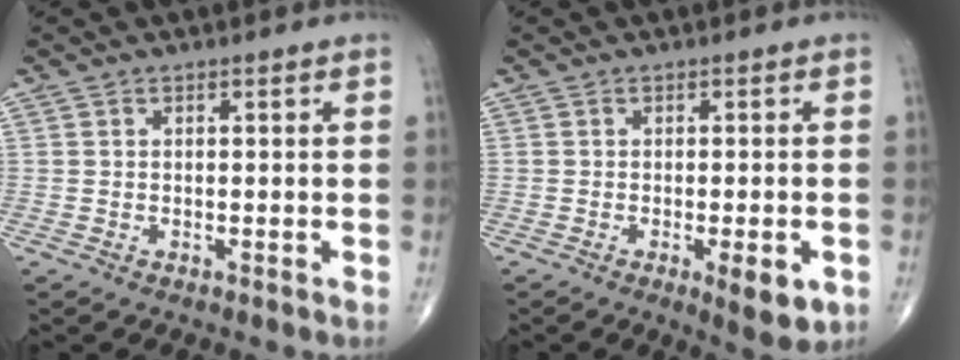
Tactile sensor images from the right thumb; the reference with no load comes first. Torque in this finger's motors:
{"motor_torque": [0.98, 0.77, -0.11, -0.35, 0.13]}